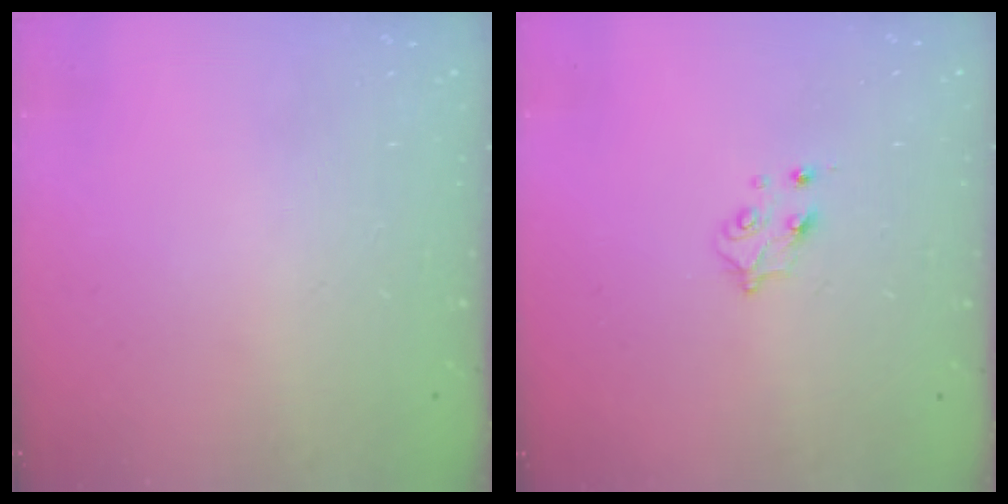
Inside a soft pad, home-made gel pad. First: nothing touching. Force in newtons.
{"total": 4.4, "press": 4.4, "slide": 0.5}